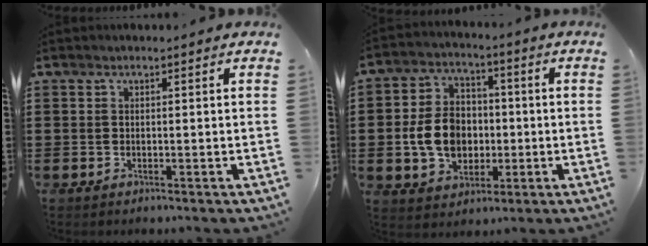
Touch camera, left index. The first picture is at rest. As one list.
[{"total": 8.8, "force": [-1.0, 7.1, 5.1], "torque": [-0.119, 0.014, -0.020]}]